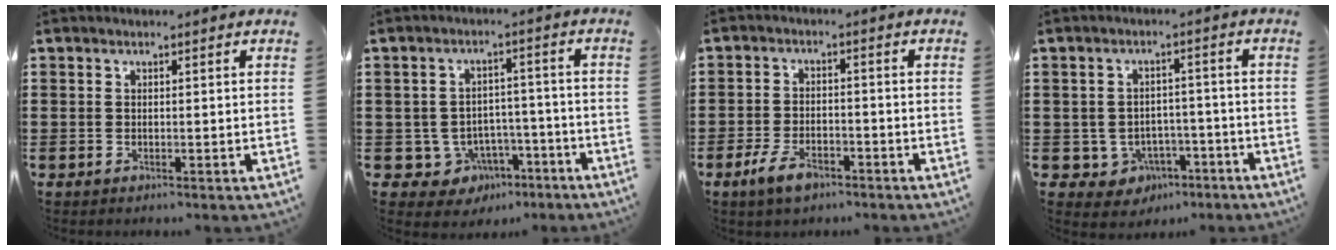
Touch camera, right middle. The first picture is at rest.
{"total": 4.8, "force": [-3.1, 3.5, 1.3], "torque": [-0.033, 0.014, -0.059]}
{"total": 4.9, "force": [-3.0, 2.2, 3.2], "torque": [-0.071, 0.003, -0.061]}
{"total": 3.6, "force": [-2.4, 2.5, 0.8], "torque": [-0.025, 0.008, -0.050]}